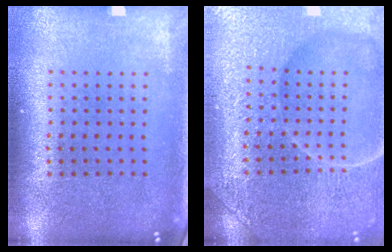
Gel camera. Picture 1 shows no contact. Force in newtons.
{"total": 5.6, "press": 5.6, "slide": 0.6}